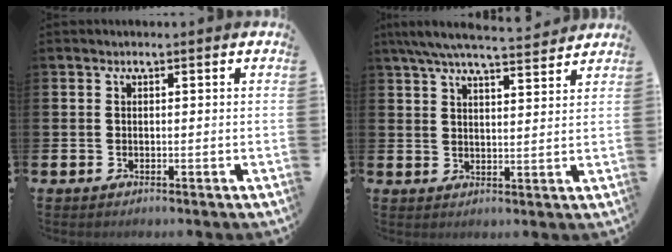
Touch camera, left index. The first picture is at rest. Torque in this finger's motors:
{"motor_torque": [1.01, -1.13, 0.53, 0.15]}